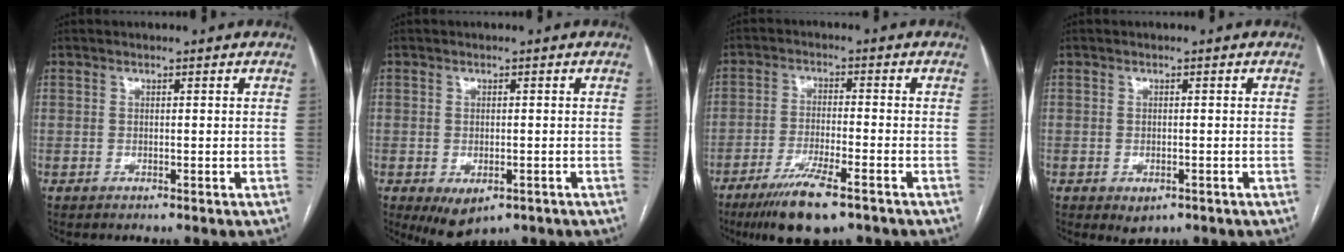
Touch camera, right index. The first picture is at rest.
{"total": 5.1, "force": [-2.4, 2.9, 3.4], "torque": [-0.054, -0.007, -0.024]}
{"total": 9.4, "force": [-6.3, 1.4, 6.9], "torque": [-0.124, -0.020, -0.105]}
{"total": 2.2, "force": [-1.0, 1.4, 1.4], "torque": [-0.016, -0.001, 0.000]}